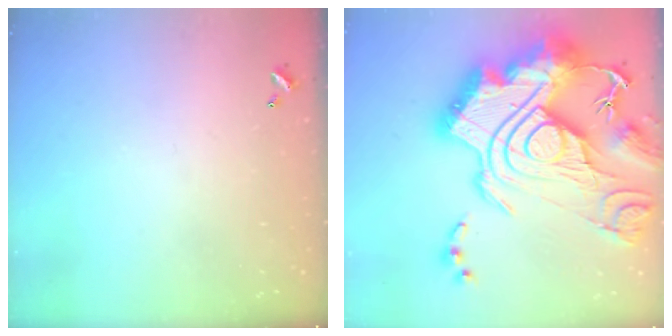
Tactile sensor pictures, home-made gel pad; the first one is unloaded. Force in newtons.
{"total": 5.0, "press": 4.1, "slide": 2.9}